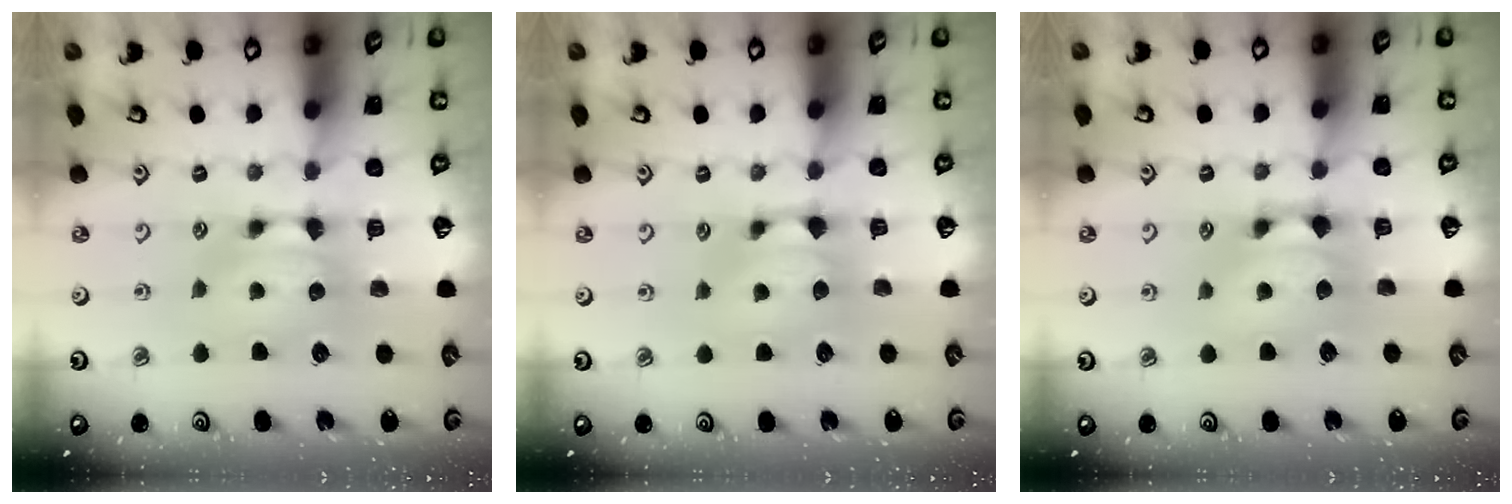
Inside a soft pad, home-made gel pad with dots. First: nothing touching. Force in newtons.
{"total": 0.9, "press": 0.2, "slide": 0.8}
{"total": 1.1, "press": 0.1, "slide": 1.1}